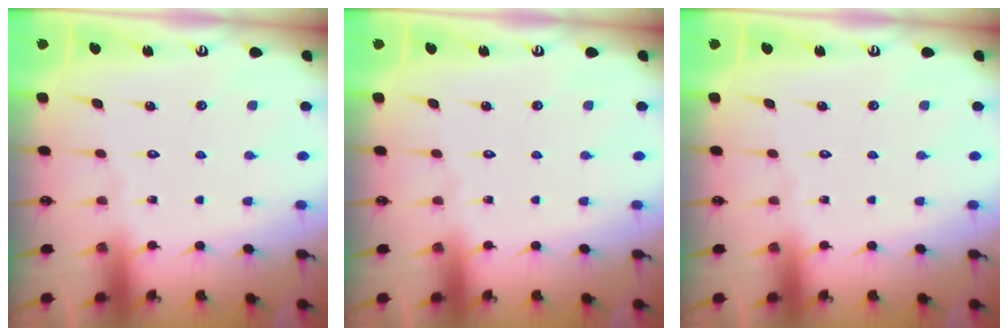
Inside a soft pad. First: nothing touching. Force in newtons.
{"total": 0.0}
{"total": 0.0}